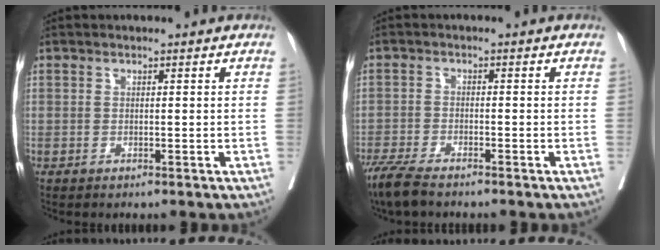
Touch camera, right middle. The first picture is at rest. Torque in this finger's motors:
{"motor_torque": [0.74, -0.64, 0.07, 0.05]}